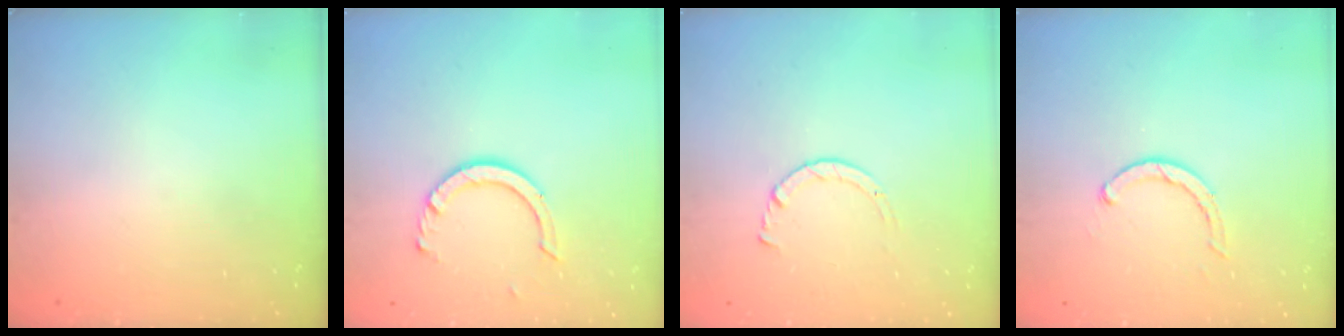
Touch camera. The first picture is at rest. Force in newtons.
{"total": 8.4, "press": 8.3, "slide": 0.7}
{"total": 2.9, "press": 2.8, "slide": 0.3}
{"total": 3.6, "press": 3.6, "slide": 0.3}